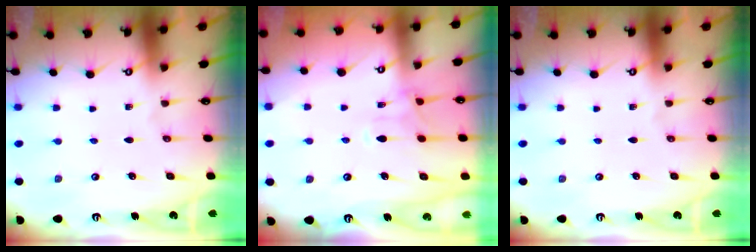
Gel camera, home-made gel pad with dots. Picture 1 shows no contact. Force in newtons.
{"total": 1.7, "press": 1.1, "slide": 1.2}
{"total": 0.0}